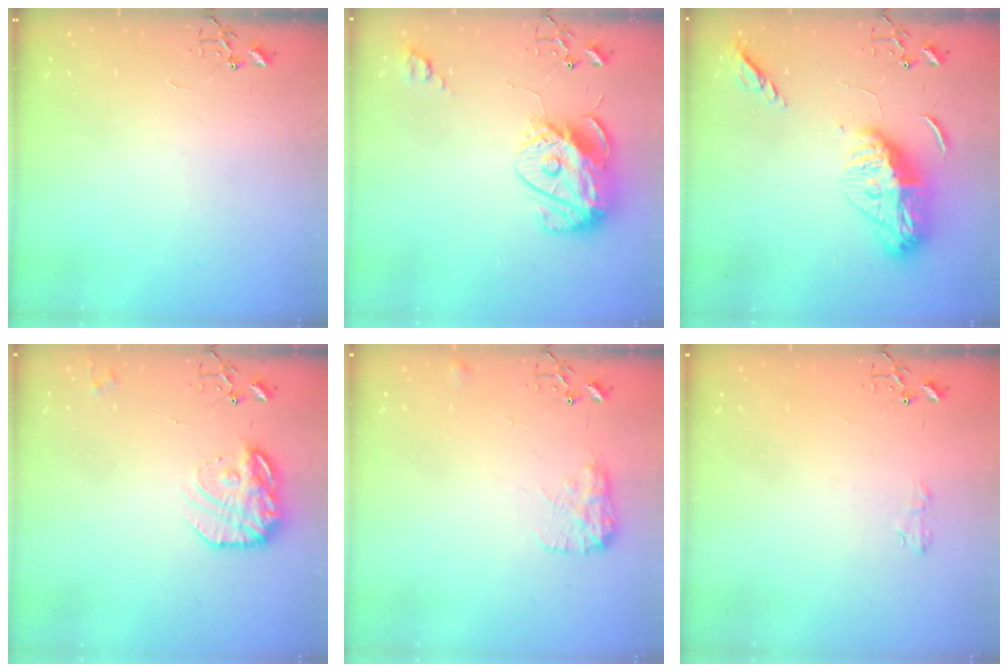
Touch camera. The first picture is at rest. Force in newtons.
{"total": 13.9, "press": 13.8, "slide": 1.3}
{"total": 15.6, "press": 15.5, "slide": 1.6}
{"total": 16.4, "press": 16.3, "slide": 1.3}
{"total": 9.5, "press": 9.5, "slide": 0.3}
{"total": 5.2, "press": 5.2, "slide": 0.7}